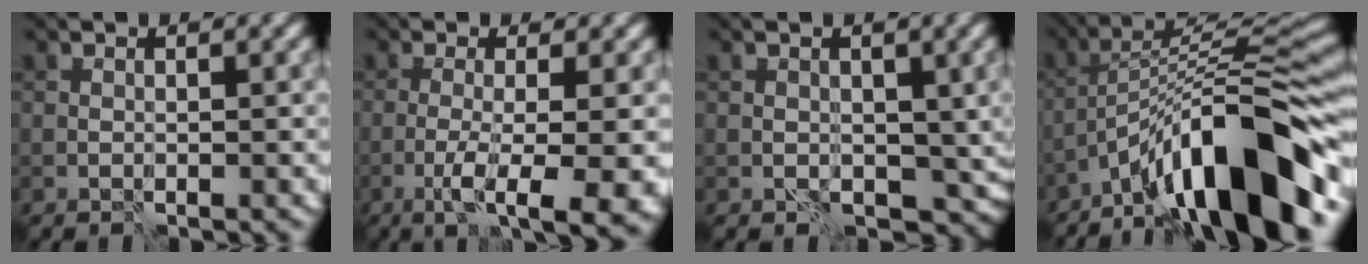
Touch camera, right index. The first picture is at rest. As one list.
[{"total": 8.1, "force": [-3.7, 2.2, 6.9], "torque": [-0.097, -0.009, -0.056]}, {"total": 5.3, "force": [-1.5, 3.9, 3.3], "torque": [-0.041, -0.013, -0.003]}, {"total": 13.1, "force": [-7.9, 3.0, 10.0], "torque": [-0.144, 0.028, -0.134]}]